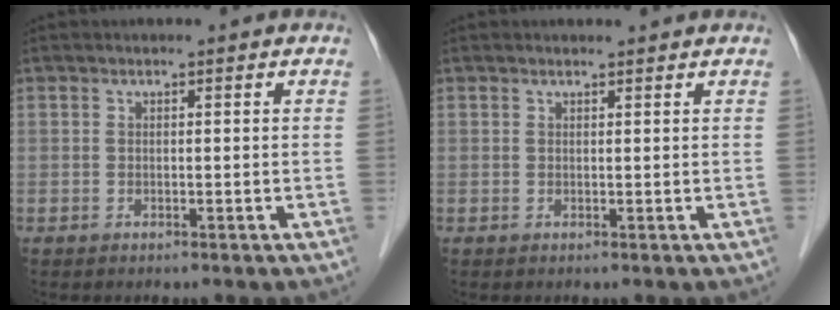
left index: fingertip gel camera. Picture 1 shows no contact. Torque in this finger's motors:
{"motor_torque": [0.33, -0.19, 0.10, 0.02]}